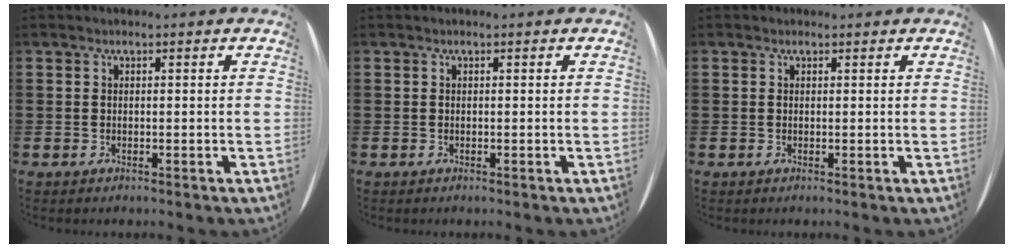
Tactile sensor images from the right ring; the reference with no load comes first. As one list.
[{"total": 0.0}, {"total": 0.0}]